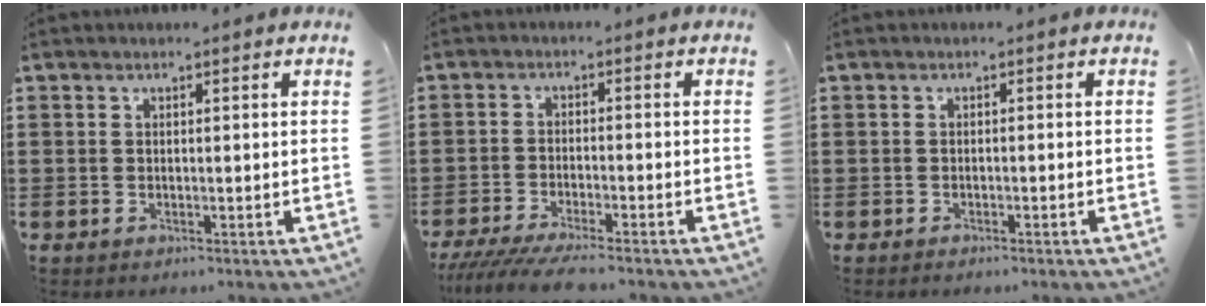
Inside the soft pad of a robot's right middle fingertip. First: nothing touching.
{"total": 4.9, "force": [-4.5, 0.1, 1.8], "torque": [-0.045, -0.016, -0.089]}
{"total": 0.8, "force": [-0.8, 0.1, 0.1], "torque": [-0.004, -0.002, -0.017]}